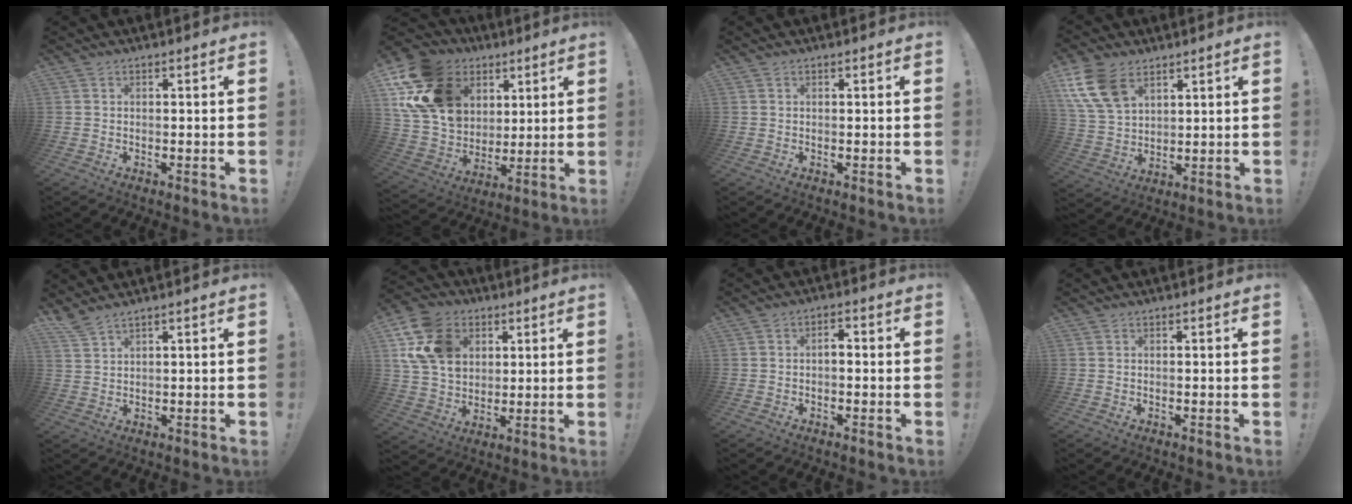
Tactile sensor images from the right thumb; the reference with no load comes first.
{"total": 19.6, "force": [8.6, 14.9, 9.6], "torque": [-0.177, -0.040, 0.180]}
{"total": 0.0}
{"total": 12.9, "force": [7.1, 8.0, 7.3], "torque": [-0.156, -0.026, 0.143]}
{"total": 3.5, "force": [2.9, 0.2, 1.8], "torque": [-0.041, -0.015, 0.055]}
{"total": 17.3, "force": [5.5, 13.3, 9.6], "torque": [-0.176, -0.015, 0.110]}
{"total": 2.4, "force": [-0.9, 1.2, 1.9], "torque": [-0.036, 0.008, -0.018]}
{"total": 0.0}